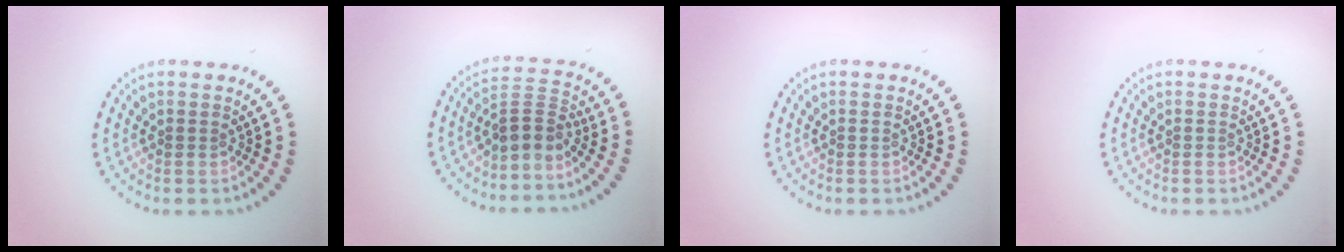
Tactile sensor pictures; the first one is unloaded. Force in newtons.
{"total": 2.8, "press": 1.9, "slide": 2.1}
{"total": 0.0}
{"total": 0.0}